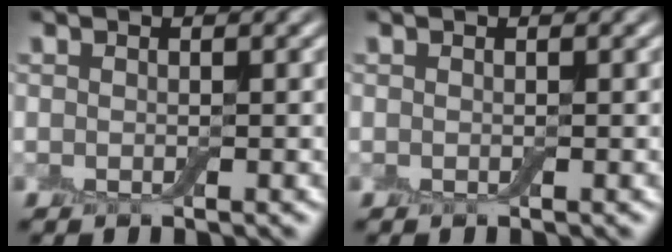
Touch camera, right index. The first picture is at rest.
{"total": 0.0}